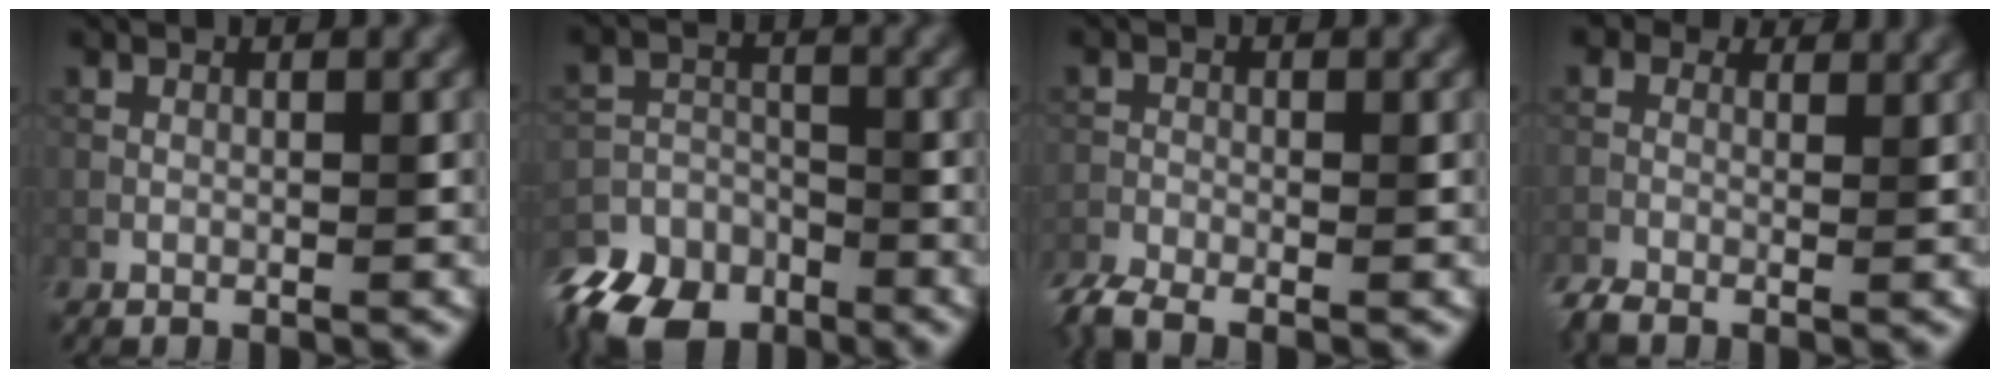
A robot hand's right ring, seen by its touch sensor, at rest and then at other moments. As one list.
[{"total": 9.1, "force": [-7.7, 4.4, 2.1], "torque": [-0.032, -0.009, -0.124]}, {"total": 4.0, "force": [-3.2, 1.2, 2.1], "torque": [-0.048, -0.013, -0.067]}, {"total": 3.3, "force": [-0.5, 2.5, 2.1], "torque": [-0.043, -0.001, -0.012]}]